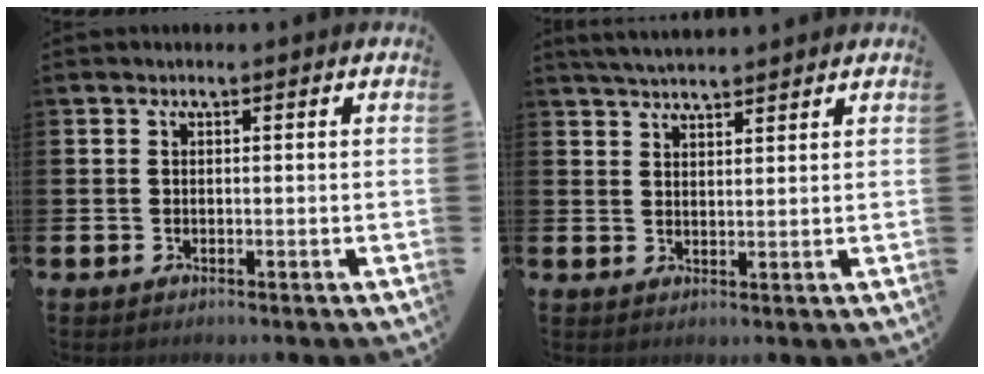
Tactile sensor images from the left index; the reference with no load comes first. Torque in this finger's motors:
{"motor_torque": [-0.06, -0.53, 0.35, 0.21]}